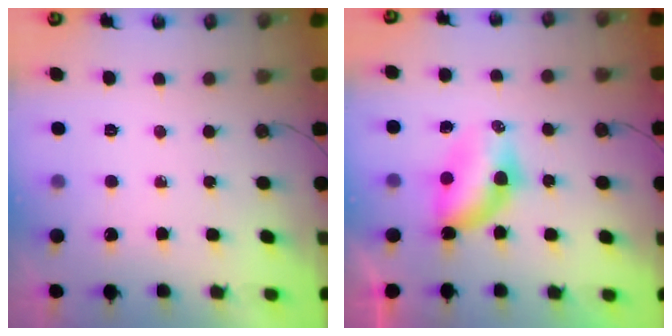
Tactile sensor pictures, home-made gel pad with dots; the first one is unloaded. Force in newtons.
{"total": 7.8, "press": 7.0, "slide": 3.5}